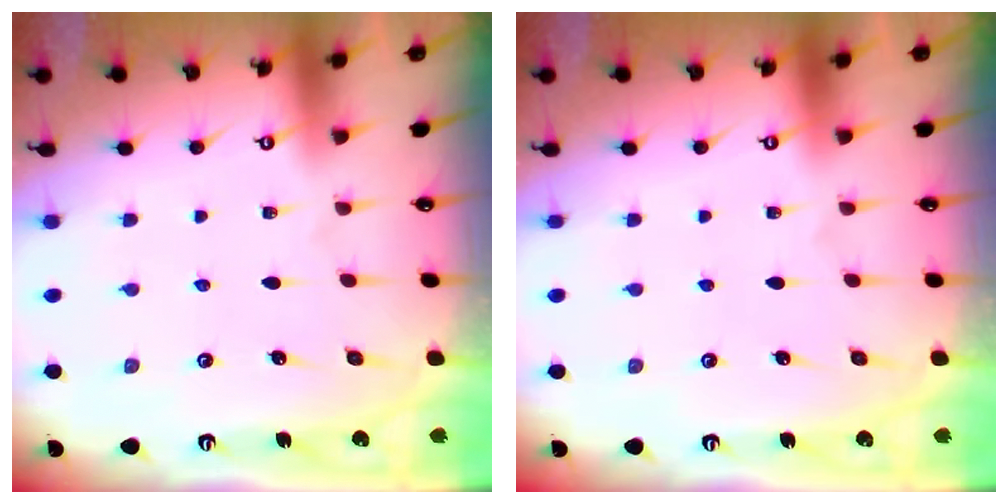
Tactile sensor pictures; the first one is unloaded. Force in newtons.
{"total": 0.0}